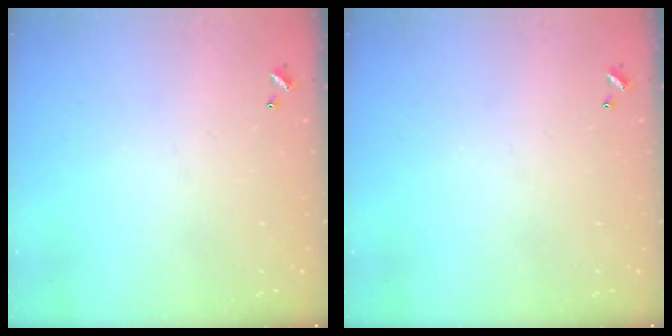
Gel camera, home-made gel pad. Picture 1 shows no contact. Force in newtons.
{"total": 0.0}